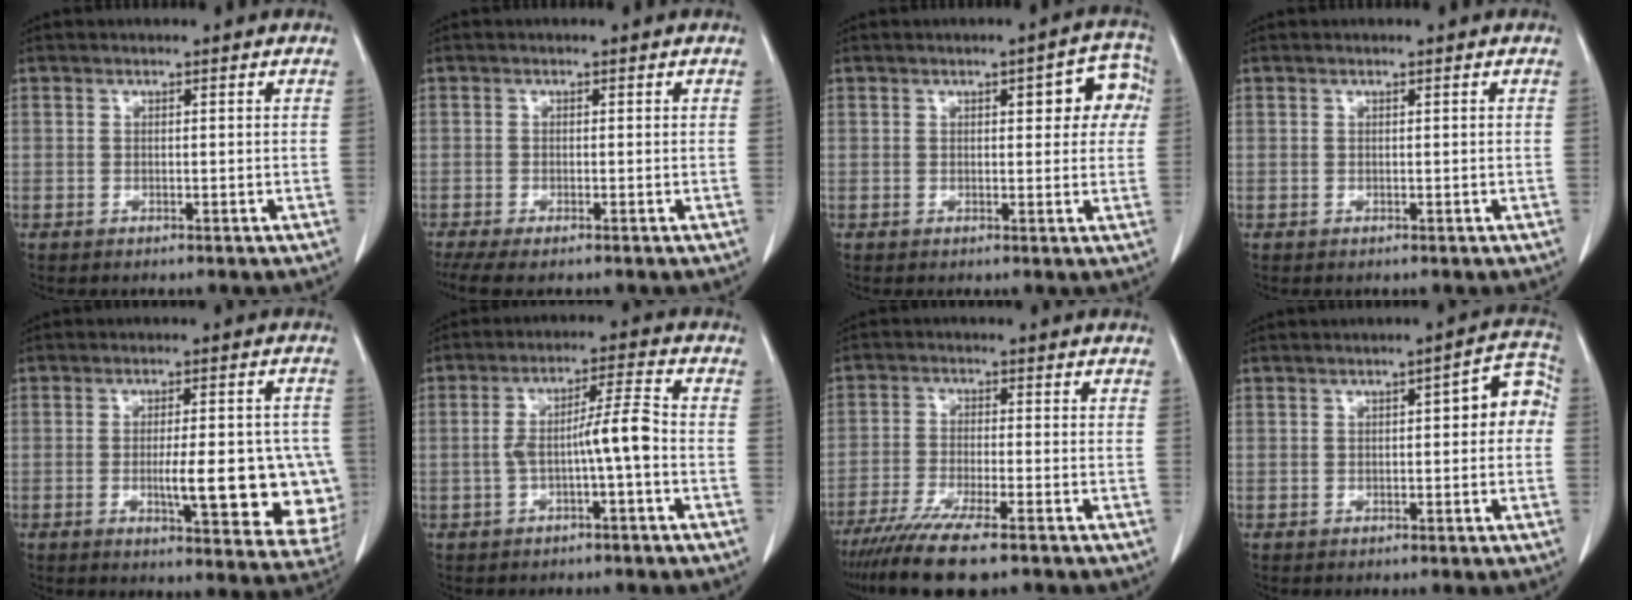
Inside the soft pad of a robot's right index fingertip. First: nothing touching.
{"total": 3.9, "force": [-2.7, 0.9, 2.6], "torque": [-0.051, -0.008, -0.048]}
{"total": 6.8, "force": [1.9, 2.4, 6.0], "torque": [-0.056, 0.021, 0.016]}
{"total": 0.0}
{"total": 14.7, "force": [-2.6, 3.6, 14.0], "torque": [-0.122, 0.008, -0.018]}
{"total": 6.4, "force": [-1.5, 0.1, 6.2], "torque": [-0.113, 0.022, -0.022]}
{"total": 10.9, "force": [-8.2, 1.1, 7.0], "torque": [-0.117, -0.025, -0.135]}
{"total": 6.0, "force": [0.5, 1.9, 5.7], "torque": [-0.059, 0.032, 0.001]}